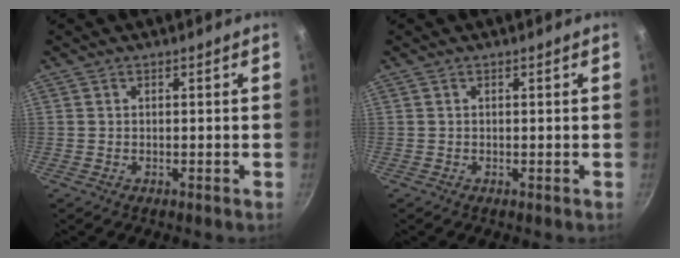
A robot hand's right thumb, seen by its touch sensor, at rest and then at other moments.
{"total": 0.0}